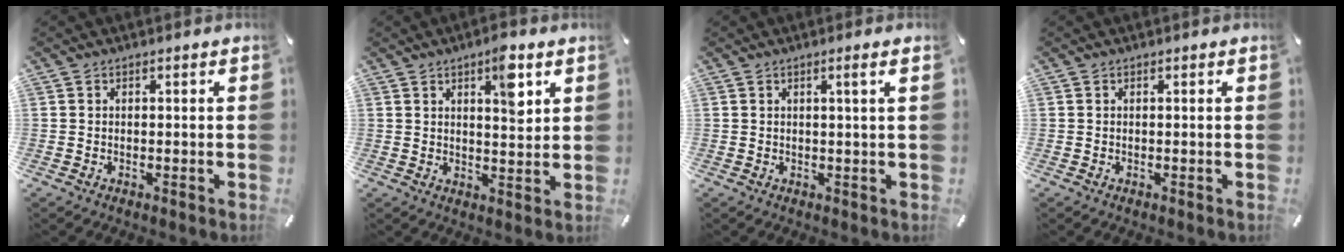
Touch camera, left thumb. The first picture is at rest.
{"total": 7.5, "force": [3.8, 2.7, 5.9], "torque": [-0.076, -0.018, 0.057]}
{"total": 2.5, "force": [0.8, -0.1, 2.3], "torque": [-0.044, -0.001, 0.012]}
{"total": 0.0}